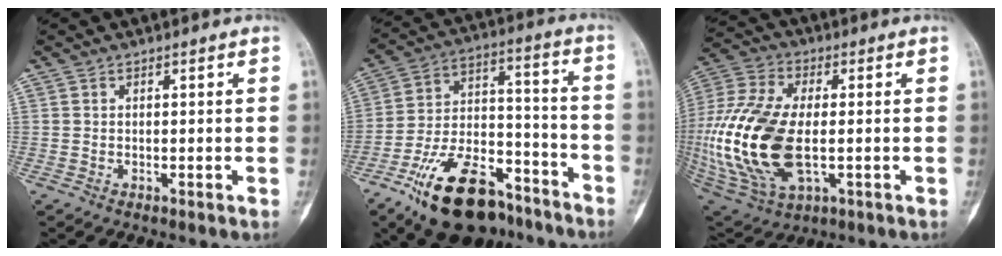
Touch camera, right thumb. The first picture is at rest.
{"total": 21.9, "force": [-14.2, 10.8, 12.7], "torque": [-0.213, 0.087, -0.238]}
{"total": 23.9, "force": [-2.4, 12.5, 20.2], "torque": [-0.453, -0.012, -0.029]}